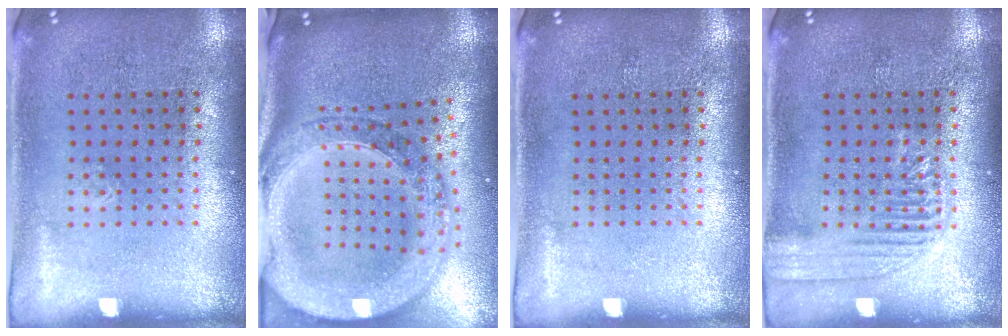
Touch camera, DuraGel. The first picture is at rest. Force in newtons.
{"total": 3.4, "press": 2.7, "slide": 2.0}
{"total": 0.0}
{"total": 2.1, "press": 2.1, "slide": 0.3}